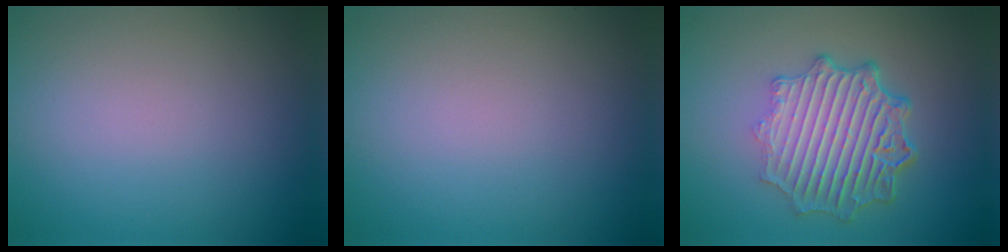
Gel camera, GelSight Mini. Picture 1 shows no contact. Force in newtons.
{"total": 0.0}
{"total": 7.0, "press": 5.3, "slide": 4.6}